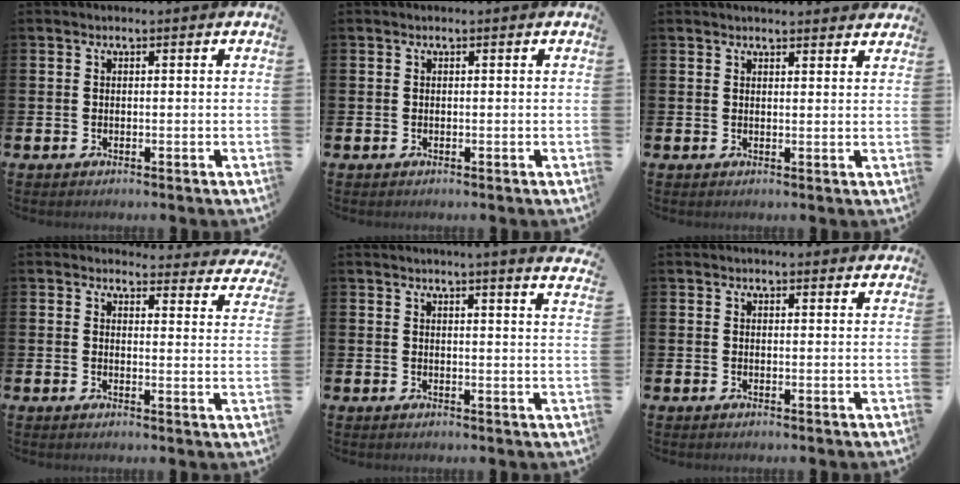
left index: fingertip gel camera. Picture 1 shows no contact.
{"total": 0.0}
{"total": 2.3, "force": [2.3, 0.1, -0.1], "torque": [0.012, -0.016, 0.040]}
{"total": 3.3, "force": [3.2, 0.8, 0.2], "torque": [-0.002, -0.030, 0.051]}
{"total": 3.7, "force": [3.5, -0.8, 0.5], "torque": [-0.002, -0.027, 0.060]}
{"total": 1.8, "force": [1.8, 0.2, 0.0], "torque": [0.010, -0.009, 0.030]}